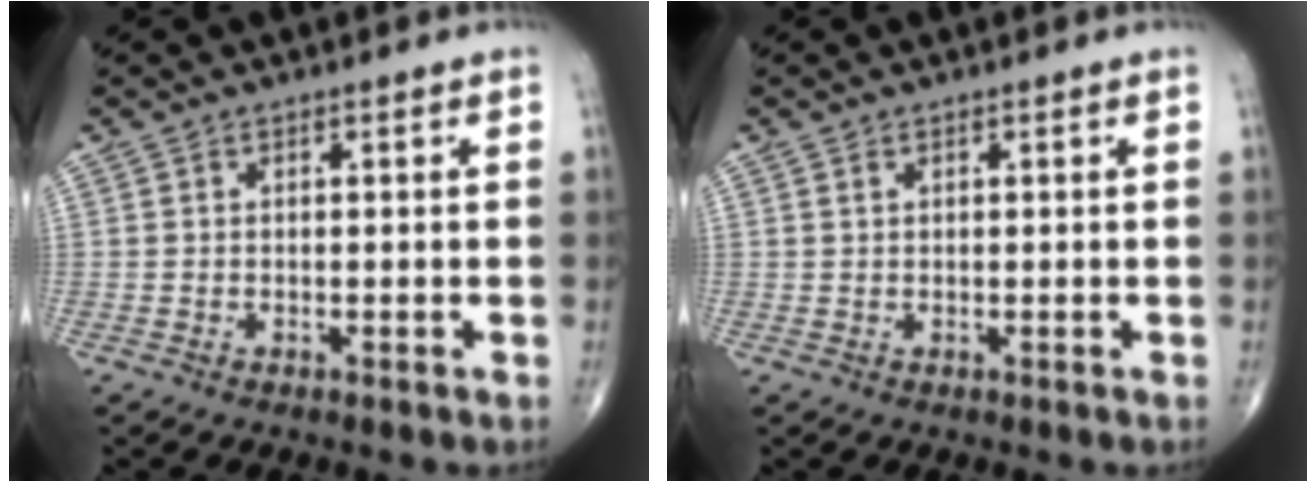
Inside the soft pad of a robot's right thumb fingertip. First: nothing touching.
{"total": 0.6, "force": [0.4, 0.4, 0.3], "torque": [-0.005, -0.001, 0.009]}